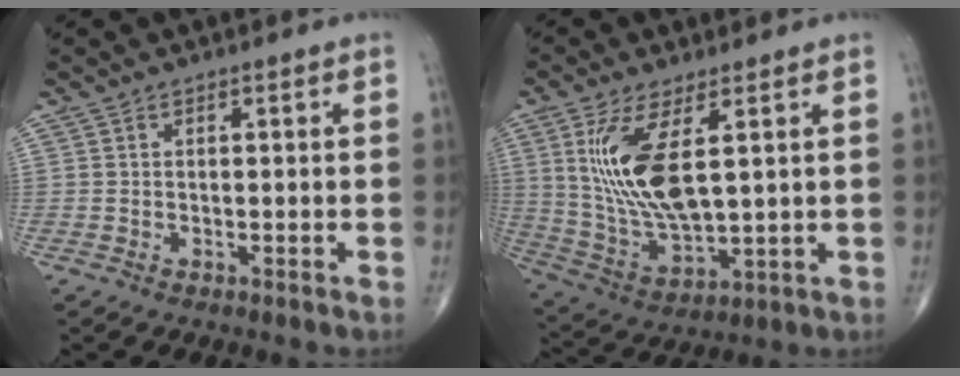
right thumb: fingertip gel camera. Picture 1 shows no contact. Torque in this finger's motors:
{"motor_torque": [-0.86, 1.83, 1.61, 0.81, 0.43]}